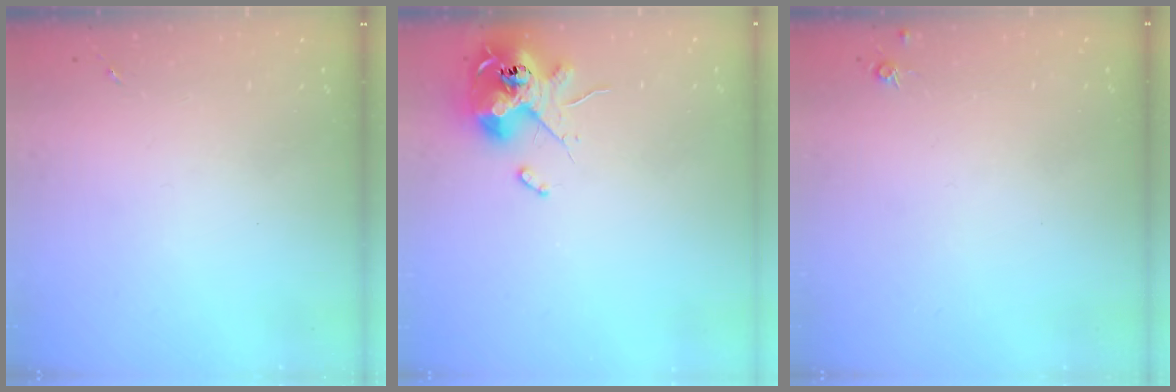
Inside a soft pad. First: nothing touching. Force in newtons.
{"total": 12.0, "press": 11.8, "slide": 1.9}
{"total": 4.4, "press": 4.3, "slide": 0.5}